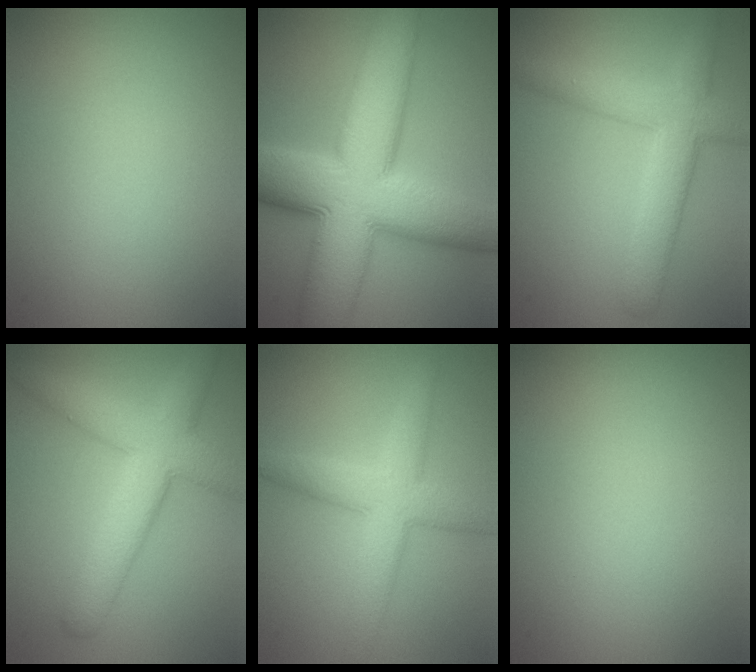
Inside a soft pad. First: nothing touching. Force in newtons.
{"total": 14.2, "press": 14.2, "slide": 0.2}
{"total": 5.0, "press": 5.0, "slide": 0.3}
{"total": 6.2, "press": 6.2, "slide": 0.2}
{"total": 4.5, "press": 4.5, "slide": 0.1}
{"total": 0.0}